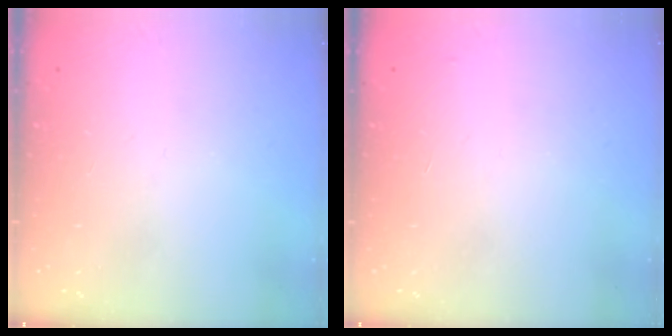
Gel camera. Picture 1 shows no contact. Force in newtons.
{"total": 2.9, "press": 2.9, "slide": 0.1}